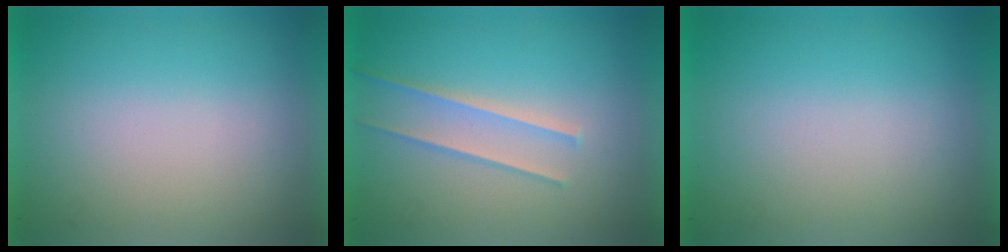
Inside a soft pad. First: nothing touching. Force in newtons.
{"total": 1.5}
{"total": 0.0}